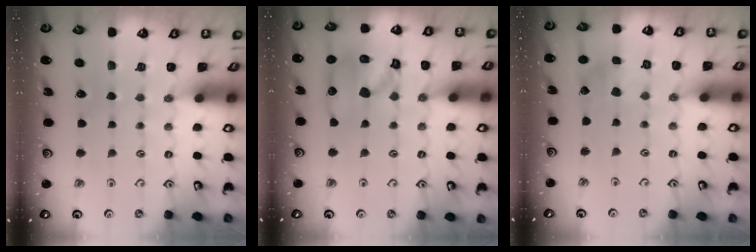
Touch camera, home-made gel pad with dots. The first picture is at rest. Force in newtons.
{"total": 13.2, "press": 13.1, "slide": 1.9}
{"total": 2.2, "press": 2.2, "slide": 0.3}